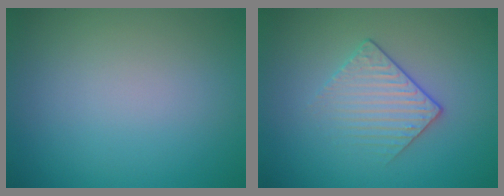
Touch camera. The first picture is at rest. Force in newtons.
{"total": 2.1, "press": 1.8, "slide": 1.1}